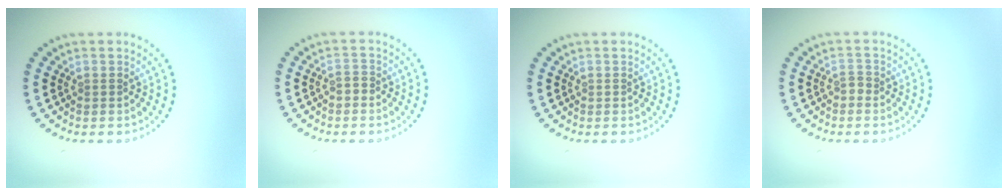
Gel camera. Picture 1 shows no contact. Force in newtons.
{"total": 0.8, "press": 0.8, "slide": 0.2}
{"total": 0.0}
{"total": 0.9, "press": 0.6, "slide": 0.6}